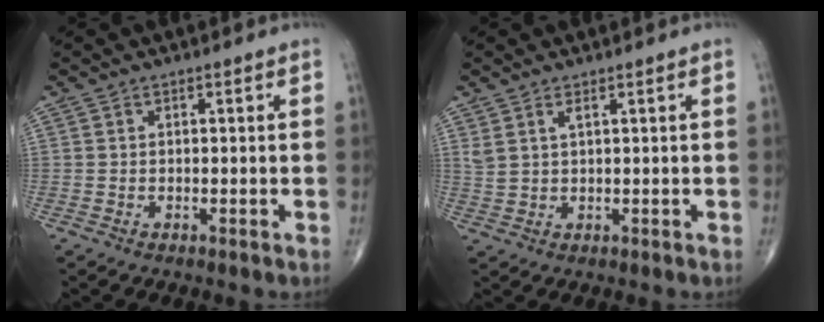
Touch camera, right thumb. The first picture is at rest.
{"total": 2.5, "force": [1.5, 0.7, 1.9], "torque": [-0.044, -0.004, 0.036]}